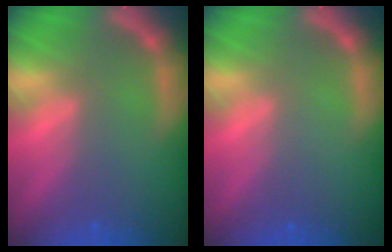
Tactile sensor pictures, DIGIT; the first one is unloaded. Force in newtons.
{"total": 0.0}